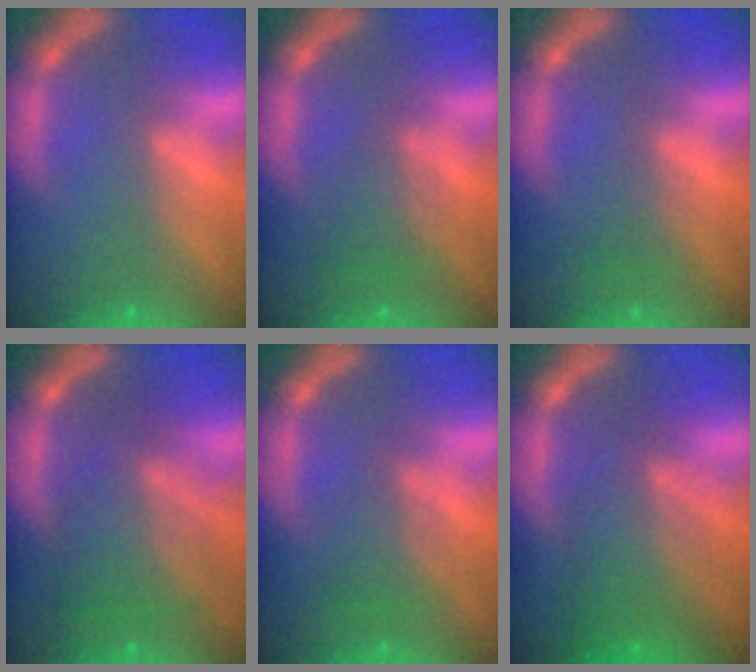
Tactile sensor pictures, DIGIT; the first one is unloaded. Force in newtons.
{"total": 2.5}
{"total": 1.5}
{"total": 7.0}
{"total": 3.0}
{"total": 6.6}